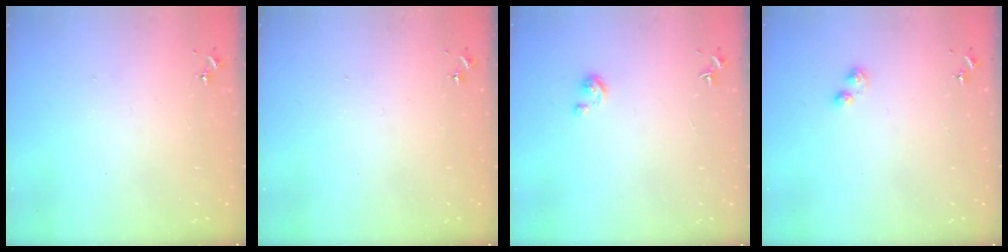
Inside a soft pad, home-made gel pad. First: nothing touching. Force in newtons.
{"total": 0.0}
{"total": 2.7, "press": 2.6, "slide": 0.3}
{"total": 2.9, "press": 2.9, "slide": 0.4}